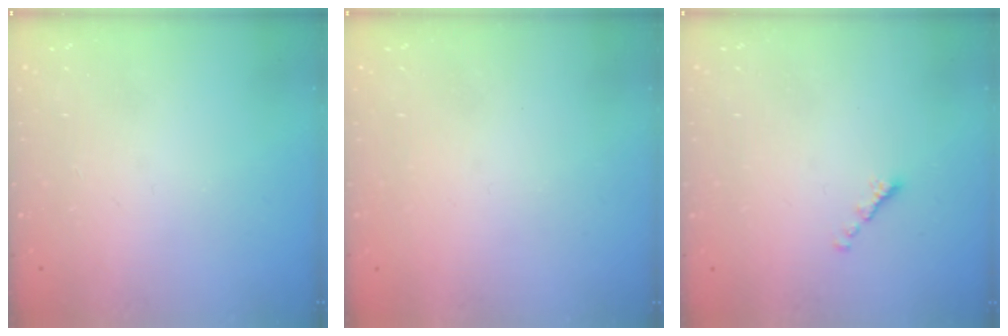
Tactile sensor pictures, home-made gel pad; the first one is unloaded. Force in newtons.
{"total": 0.8, "press": 0.7, "slide": 0.3}
{"total": 0.0}